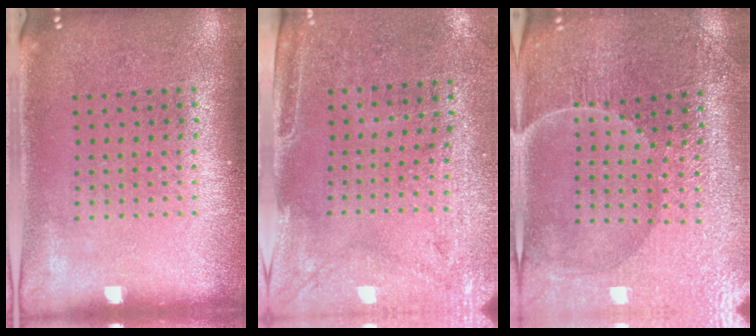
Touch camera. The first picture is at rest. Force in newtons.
{"total": 3.0, "press": 2.5, "slide": 1.6}
{"total": 3.5, "press": 3.5, "slide": 0.2}